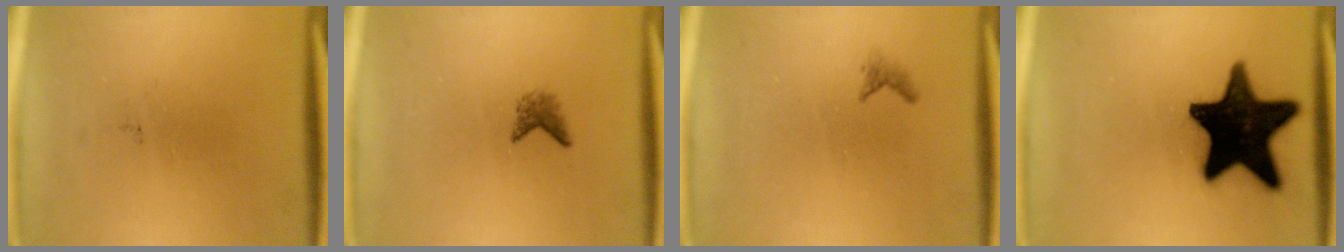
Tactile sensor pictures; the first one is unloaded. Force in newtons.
{"total": 1.4}
{"total": 0.7}
{"total": 20.0}